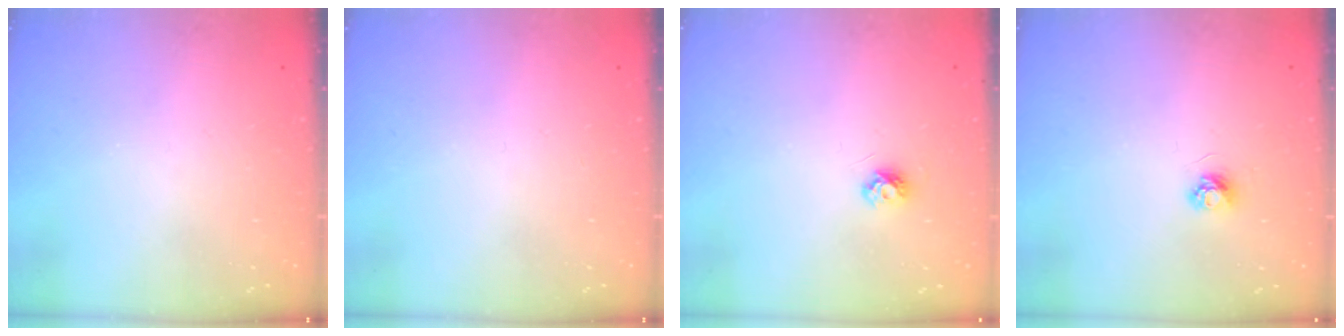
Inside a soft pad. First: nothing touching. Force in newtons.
{"total": 0.0}
{"total": 3.9, "press": 3.8, "slide": 0.7}
{"total": 3.4, "press": 3.4, "slide": 0.4}